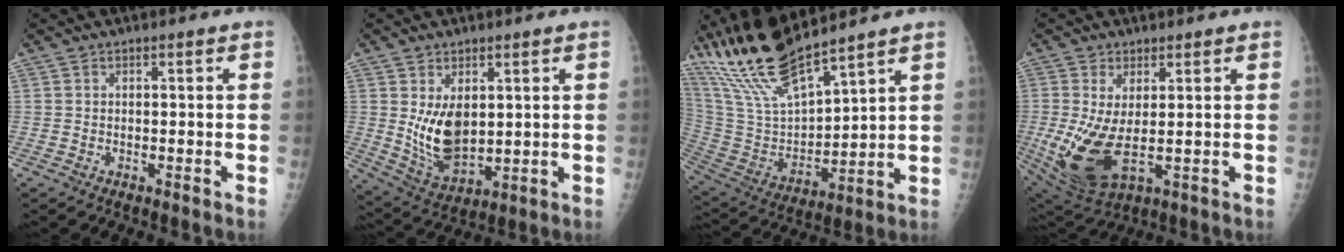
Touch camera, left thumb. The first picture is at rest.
{"total": 9.6, "force": [2.0, 5.6, 7.6], "torque": [-0.119, -0.026, 0.058]}
{"total": 17.2, "force": [14.6, 2.8, 8.6], "torque": [-0.161, -0.068, 0.303]}
{"total": 11.5, "force": [-0.5, 5.3, 10.1], "torque": [-0.208, -0.018, 0.012]}